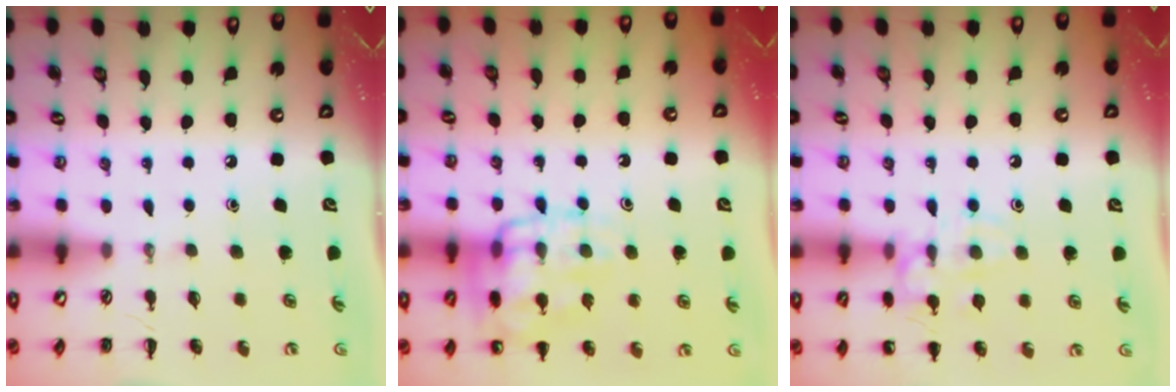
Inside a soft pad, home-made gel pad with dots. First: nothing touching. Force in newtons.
{"total": 14.7, "press": 14.6, "slide": 1.0}
{"total": 11.7, "press": 11.6, "slide": 0.7}